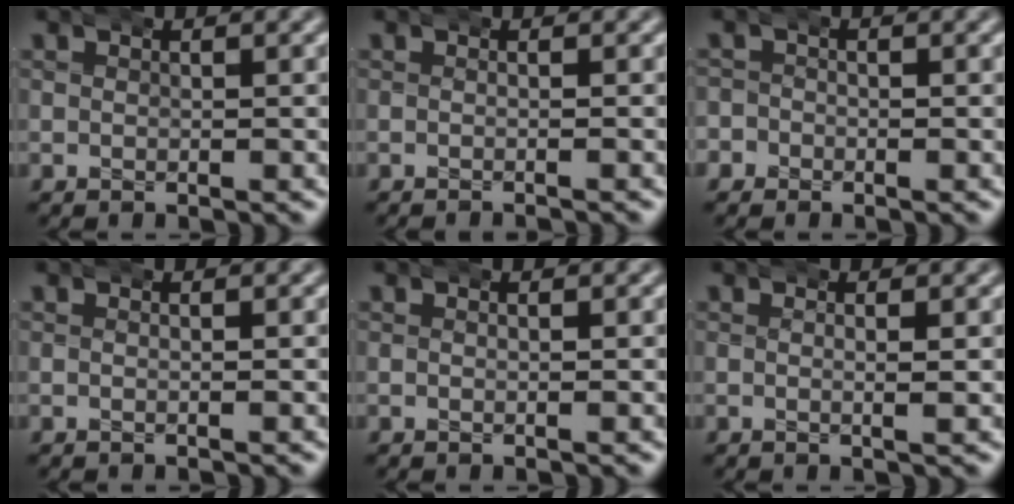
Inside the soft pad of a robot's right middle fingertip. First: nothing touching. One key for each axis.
{"total": 1.2, "fx": -1.1, "fy": -0.5, "fz": -0.1, "tx": 0.000, "ty": 0.000, "tz": -0.019}
{"total": 2.0, "fx": -1.1, "fy": 1.6, "fz": -0.8, "tx": 0.005, "ty": 0.000, "tz": -0.029}
{"total": 0.6, "fx": -0.2, "fy": -0.4, "fz": -0.4, "tx": 0.000, "ty": -0.001, "tz": -0.004}
{"total": 0.6, "fx": 0.1, "fy": -0.5, "fz": -0.4, "tx": 0.001, "ty": -0.001, "tz": 0.001}
{"total": 0.9, "fx": 0.4, "fy": -0.8, "fz": 0.2, "tx": -0.008, "ty": -0.002, "tz": 0.004}